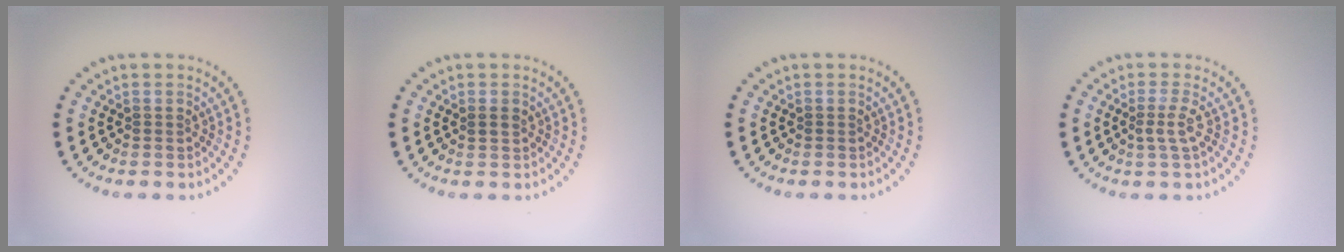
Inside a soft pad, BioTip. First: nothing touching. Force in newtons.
{"total": 0.9, "press": 0.8, "slide": 0.3}
{"total": 0.0}
{"total": 1.6, "press": 1.2, "slide": 1.1}